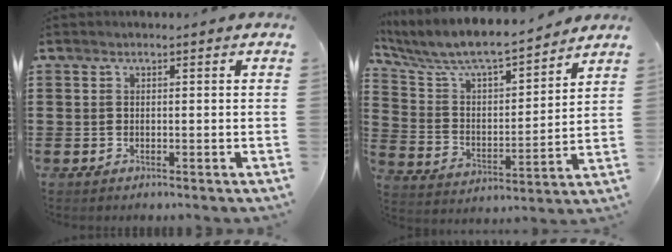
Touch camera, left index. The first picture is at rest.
{"total": 7.4, "force": [6.7, 1.1, 2.9], "torque": [-0.088, -0.050, 0.110]}